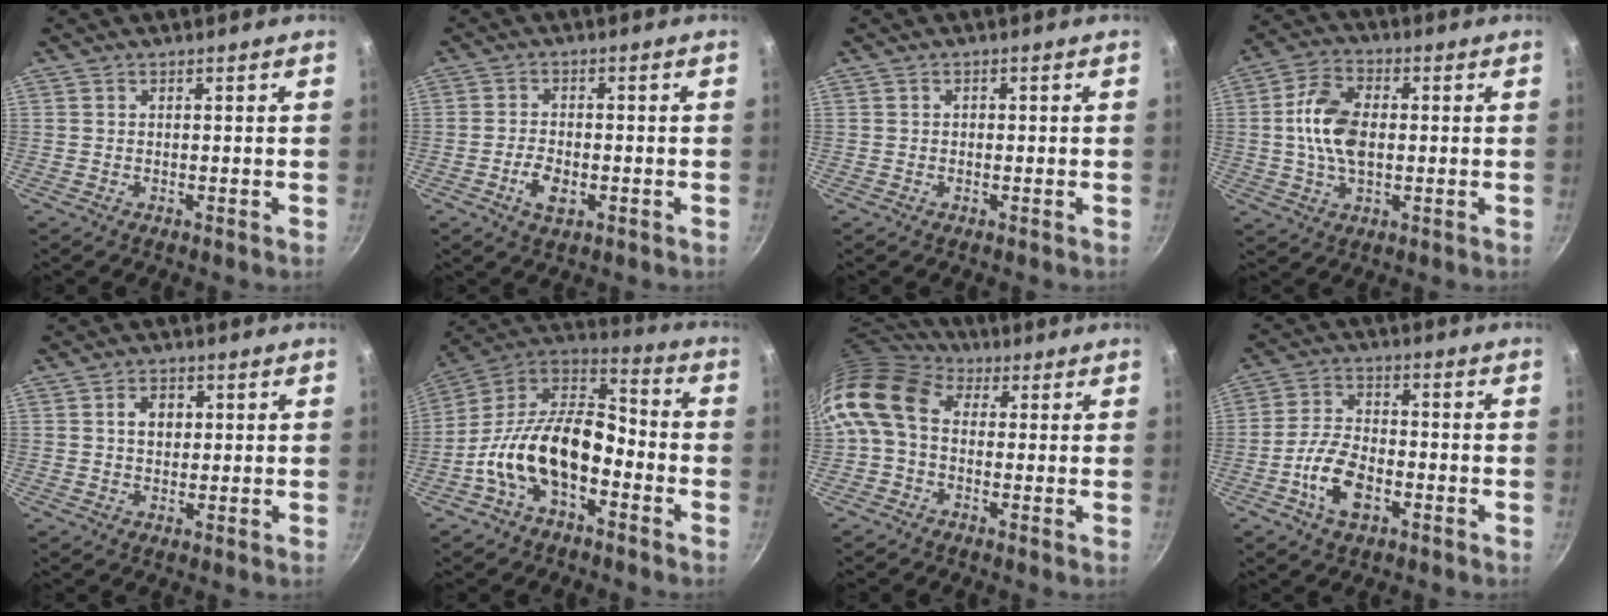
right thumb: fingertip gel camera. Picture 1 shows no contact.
{"total": 4.8, "force": [-1.7, 2.6, 3.7], "torque": [-0.069, 0.010, -0.032]}
{"total": 0.7, "force": [-0.1, 0.6, 0.3], "torque": [-0.002, 0.004, -0.001]}
{"total": 10.7, "force": [0.3, 6.6, 8.5], "torque": [-0.150, 0.016, -0.003]}
{"total": 4.1, "force": [0.9, 3.1, 2.5], "torque": [-0.023, 0.004, 0.014]}
{"total": 18.6, "force": [-6.0, 10.8, 14.0], "torque": [-0.230, 0.068, -0.130]}
{"total": 11.7, "force": [1.2, 8.5, 7.9], "torque": [-0.148, 0.023, 0.001]}
{"total": 8.2, "force": [-3.2, 4.4, 6.1], "torque": [-0.114, 0.023, -0.065]}